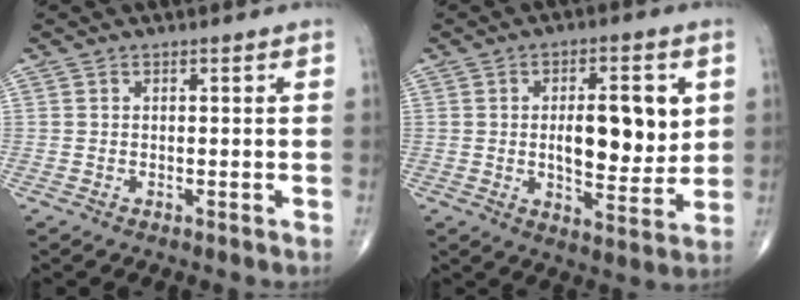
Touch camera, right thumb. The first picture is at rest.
{"total": 13.2, "force": [2.0, 5.7, 11.7], "torque": [-0.146, -0.017, 0.036]}